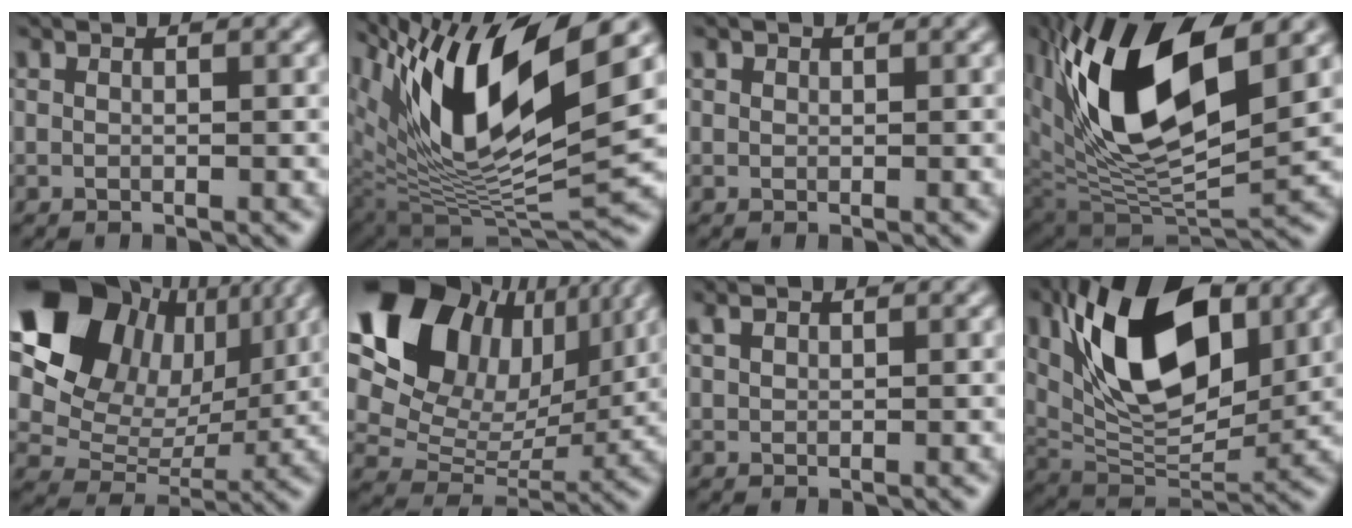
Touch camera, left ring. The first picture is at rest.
{"total": 12.4, "force": [5.1, 4.0, 10.6], "torque": [-0.201, 0.002, 0.106]}
{"total": 0.0}
{"total": 12.0, "force": [4.0, 5.4, 10.0], "torque": [-0.191, 0.003, 0.085]}
{"total": 12.0, "force": [5.4, 8.8, 6.1], "torque": [-0.144, 0.029, 0.102]}
{"total": 14.5, "force": [6.4, 10.3, 8.0], "torque": [-0.189, 0.039, 0.133]}
{"total": 1.1, "force": [0.7, 0.6, 0.7], "torque": [-0.019, 0.009, 0.020]}
{"total": 12.8, "force": [3.9, 6.9, 10.0], "torque": [-0.165, 0.013, 0.069]}